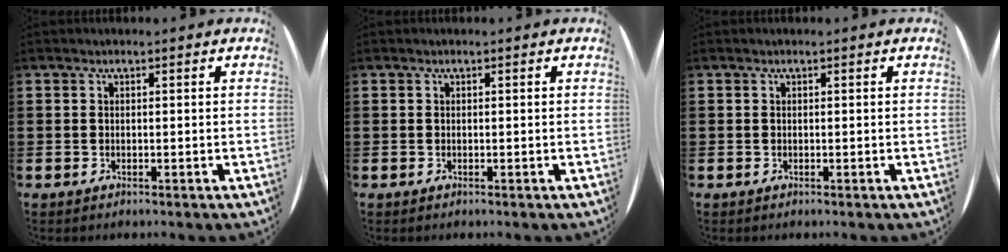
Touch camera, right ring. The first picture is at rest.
{"total": 0.0}
{"total": 0.0}